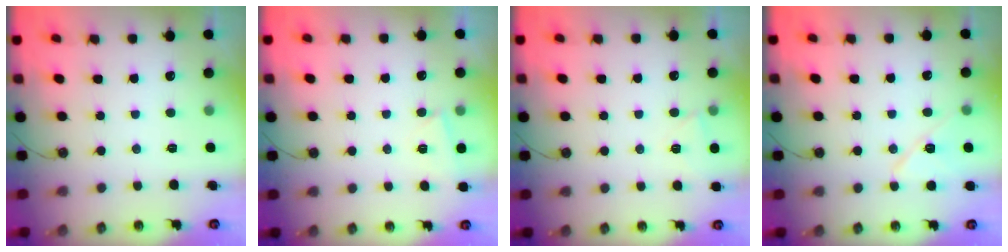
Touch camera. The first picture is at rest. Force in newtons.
{"total": 2.6, "press": 2.6, "slide": 0.7}
{"total": 3.4, "press": 3.4, "slide": 0.5}
{"total": 8.9, "press": 8.7, "slide": 1.8}